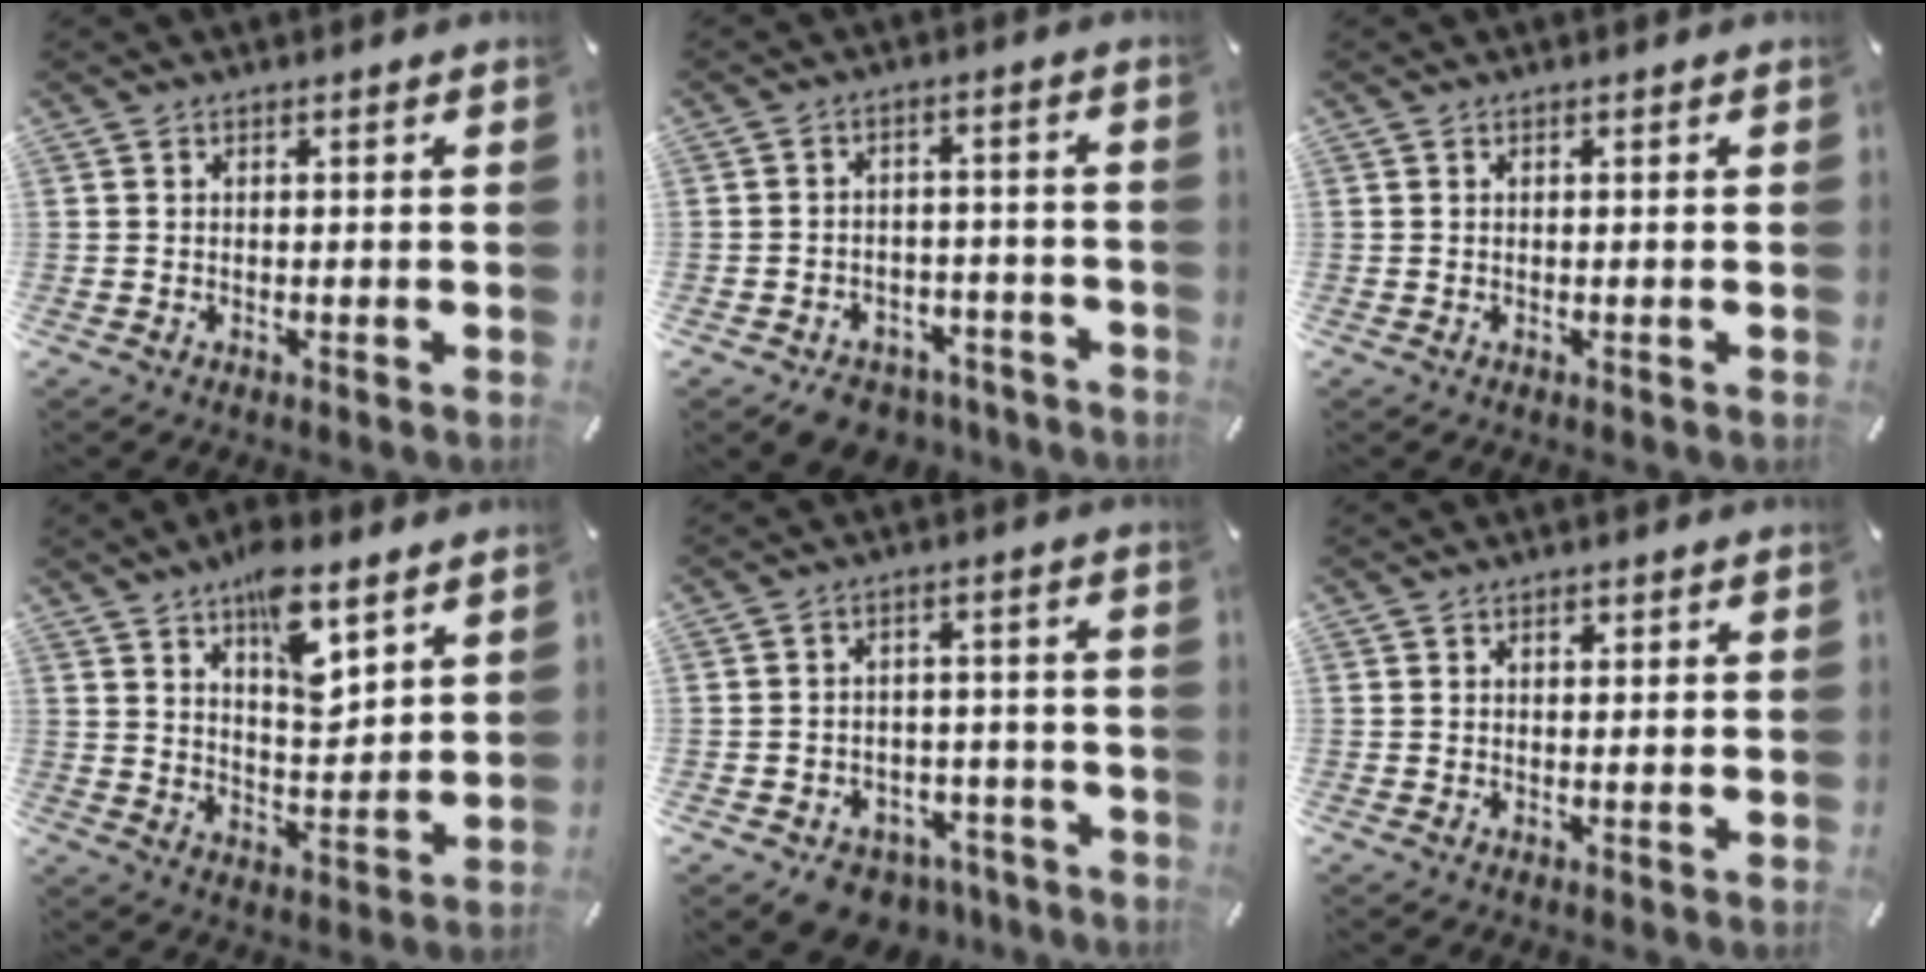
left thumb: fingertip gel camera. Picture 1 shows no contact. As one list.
[{"total": 6.0, "force": [-4.5, 3.8, 1.3], "torque": [-0.009, 0.039, -0.080]}, {"total": 0.0}, {"total": 11.2, "force": [7.4, 4.8, 7.0], "torque": [-0.093, -0.045, 0.123]}, {"total": 6.7, "force": [-4.8, 4.5, 1.3], "torque": [-0.008, 0.044, -0.084]}, {"total": 0.9, "force": [0.3, 0.6, 0.5], "torque": [-0.011, 0.002, 0.006]}]